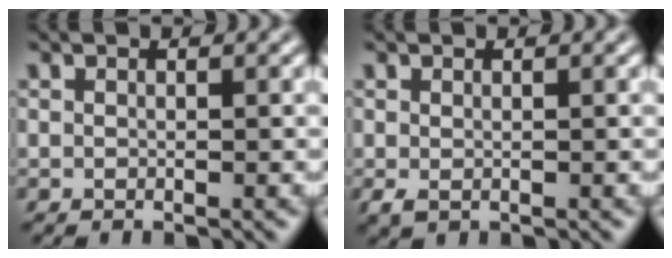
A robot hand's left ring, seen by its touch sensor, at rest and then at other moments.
{"total": 0.9, "force": [-0.3, 0.6, 0.6], "torque": [-0.016, -0.007, -0.002]}